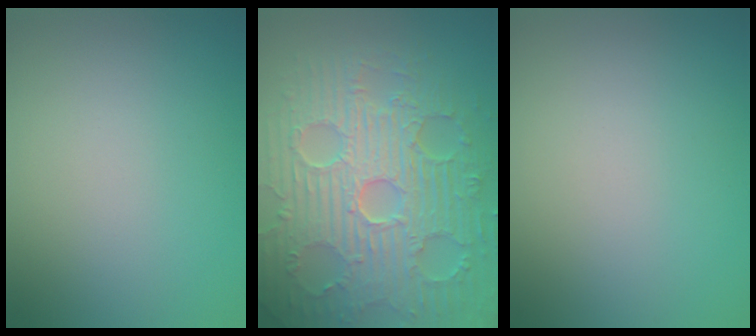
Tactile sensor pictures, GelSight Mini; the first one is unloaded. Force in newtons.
{"total": 9.2, "press": 6.8, "slide": 6.2}
{"total": 0.0}